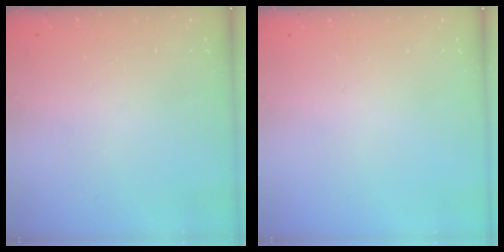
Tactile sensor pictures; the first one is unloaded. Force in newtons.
{"total": 0.0}